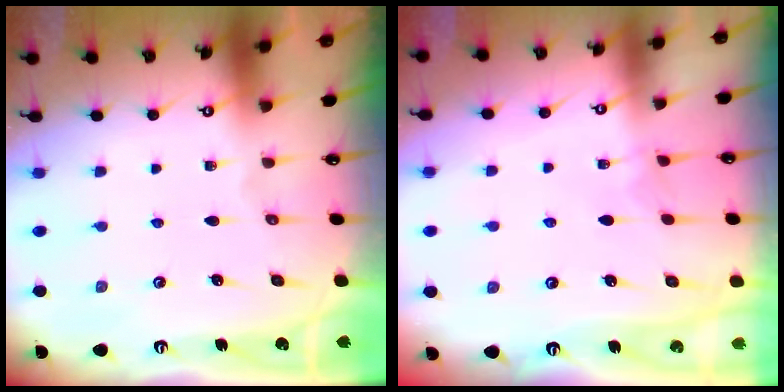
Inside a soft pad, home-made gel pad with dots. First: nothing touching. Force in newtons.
{"total": 2.3, "press": 2.3, "slide": 0.3}